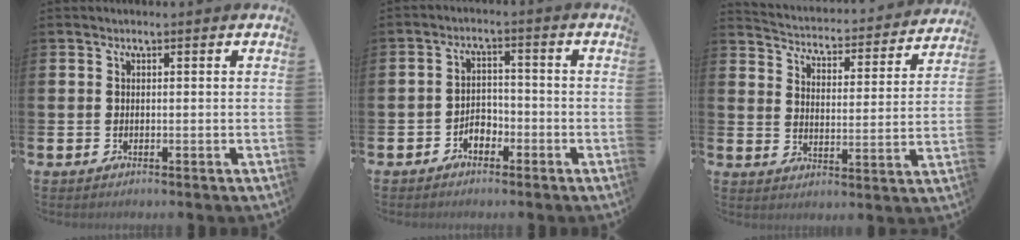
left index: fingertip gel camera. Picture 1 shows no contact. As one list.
[{"total": 2.6, "force": [-2.0, 1.5, 0.8], "torque": [-0.023, 0.009, -0.043]}, {"total": 3.7, "force": [3.6, 0.7, 0.5], "torque": [-0.033, -0.040, 0.051]}]